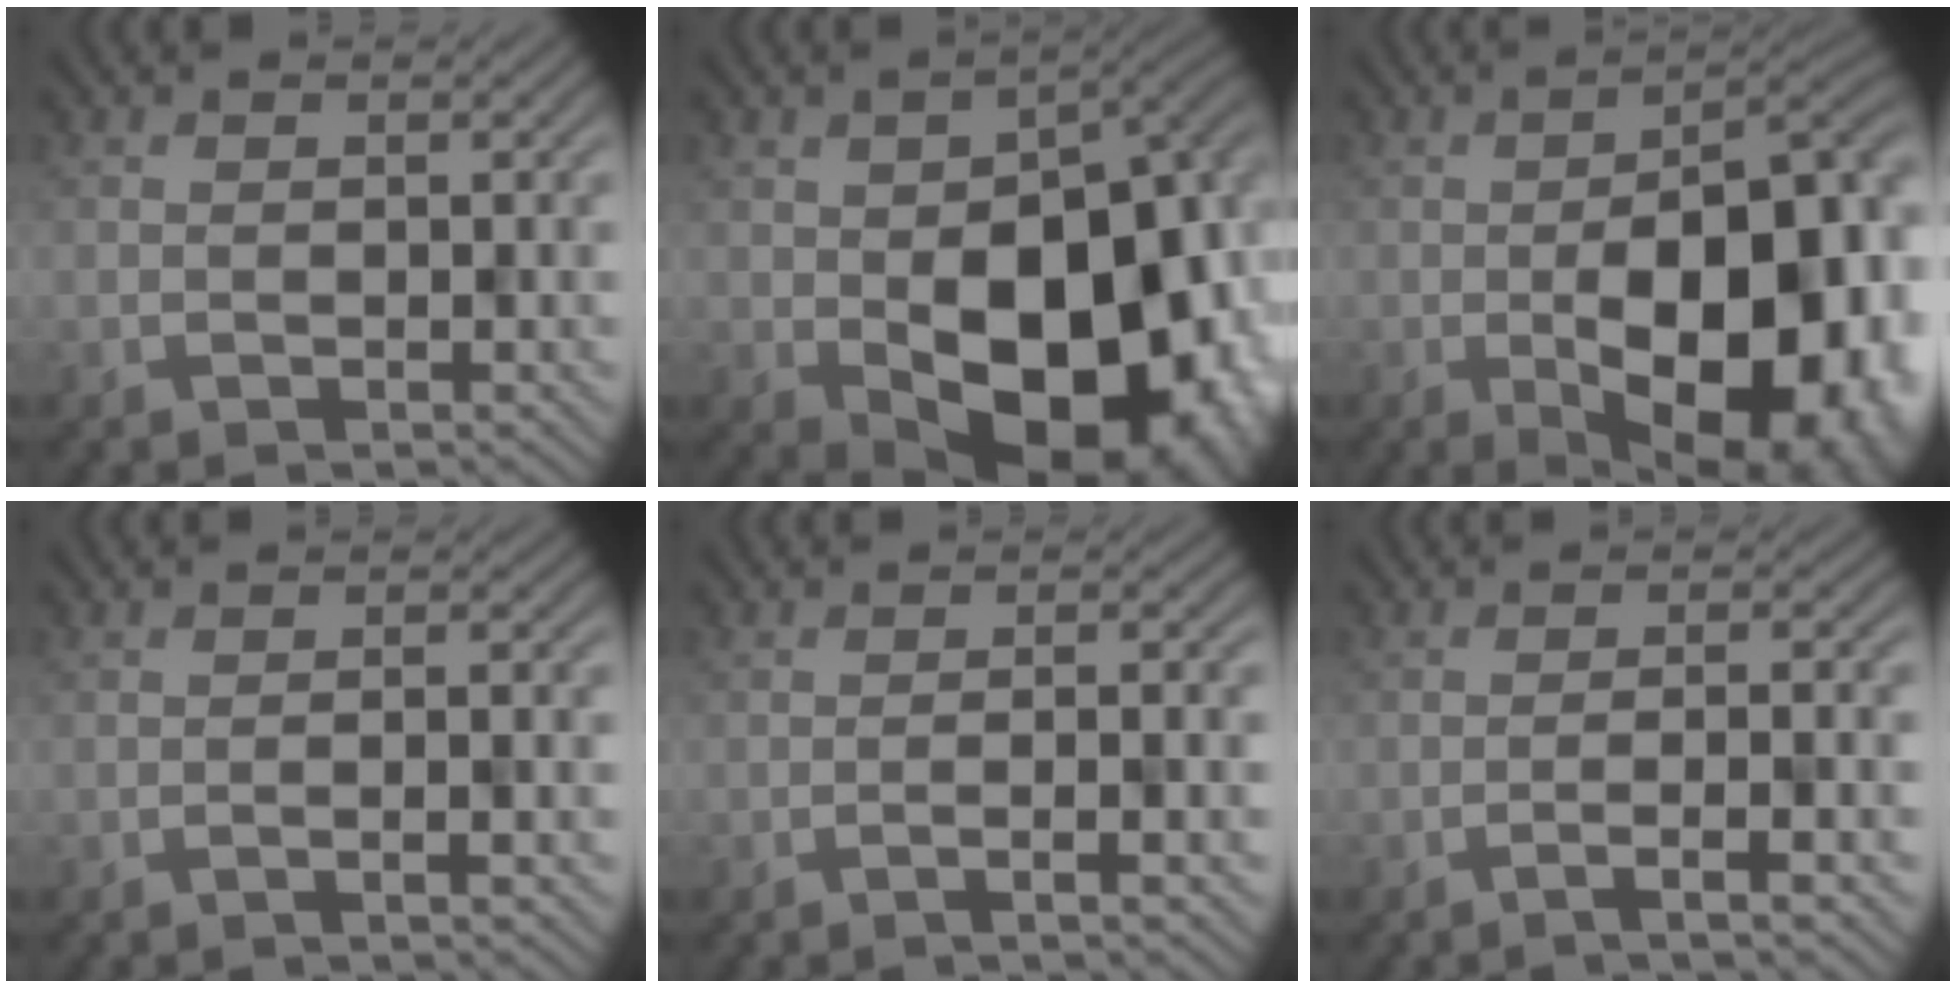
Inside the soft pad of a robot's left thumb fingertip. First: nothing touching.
{"total": 19.9, "force": [-4.5, 12.4, 14.9], "torque": [-0.197, -0.041, -0.029]}
{"total": 17.2, "force": [-4.2, 8.4, 14.4], "torque": [-0.196, -0.018, -0.052]}
{"total": 2.1, "force": [-0.9, 0.3, 1.8], "torque": [-0.024, 0.012, -0.021]}
{"total": 3.2, "force": [-1.6, 0.4, 2.7], "torque": [-0.034, 0.014, -0.033]}
{"total": 4.6, "force": [-2.8, 0.5, 3.6], "torque": [-0.043, 0.016, -0.053]}